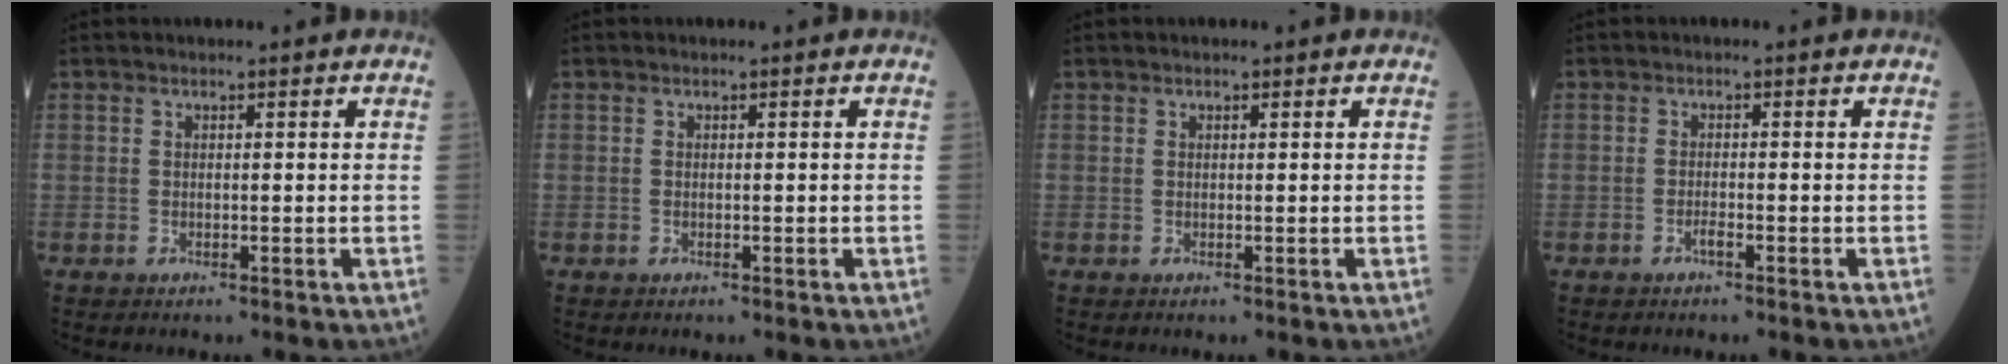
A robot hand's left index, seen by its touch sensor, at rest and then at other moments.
{"total": 0.0}
{"total": 0.0}
{"total": 1.0, "force": [-0.7, 0.0, 0.8], "torque": [-0.015, 0.002, -0.010]}